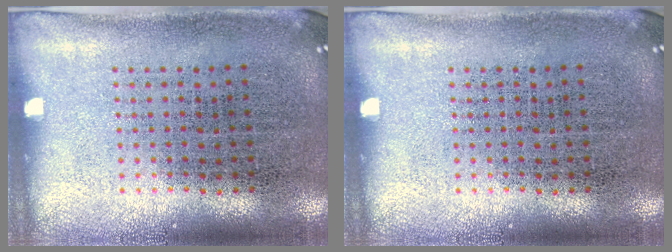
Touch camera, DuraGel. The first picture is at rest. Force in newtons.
{"total": 0.0}